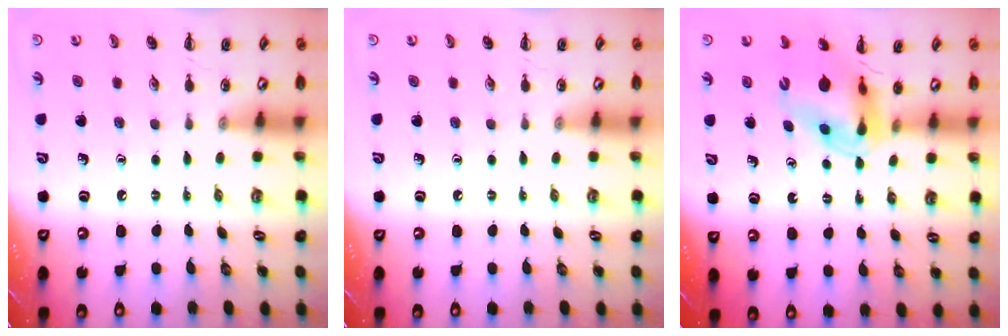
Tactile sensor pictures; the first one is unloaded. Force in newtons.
{"total": 0.0}
{"total": 10.4, "press": 10.0, "slide": 2.8}